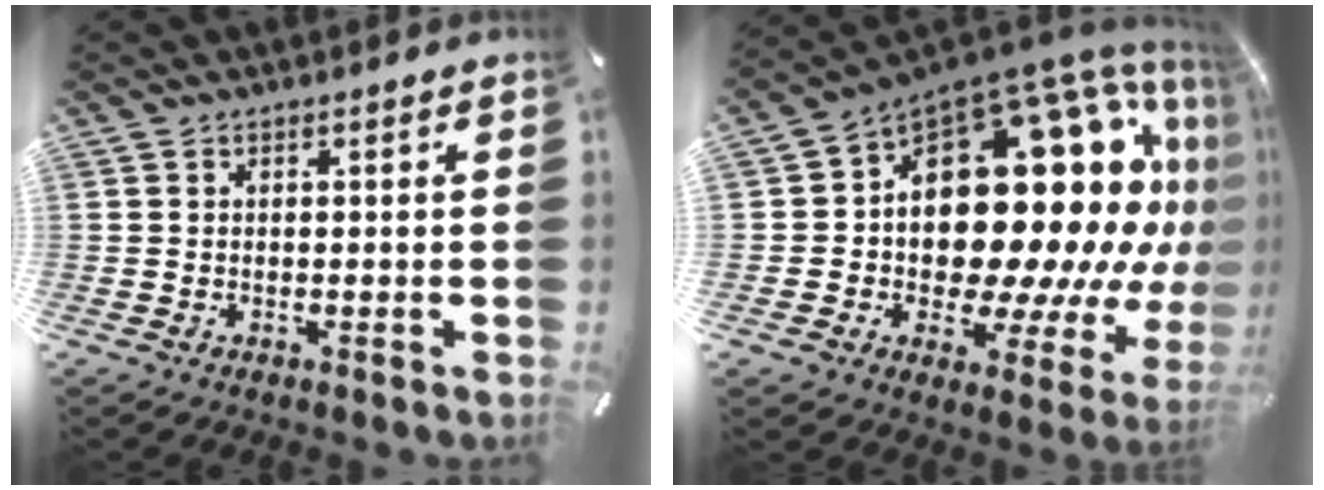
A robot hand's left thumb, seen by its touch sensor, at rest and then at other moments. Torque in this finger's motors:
{"motor_torque": [2.43, 2.57, 1.36, 0.53, 0.39]}